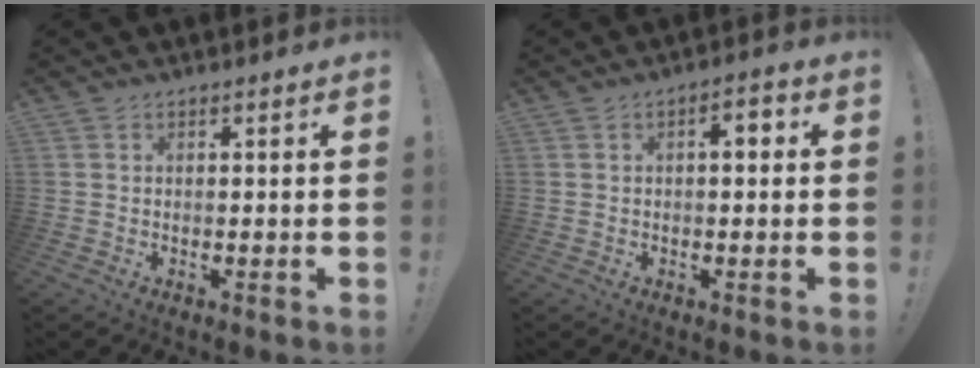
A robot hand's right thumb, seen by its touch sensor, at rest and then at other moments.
{"total": 3.5, "force": [0.1, 1.7, 3.1], "torque": [-0.039, 0.005, -0.005]}